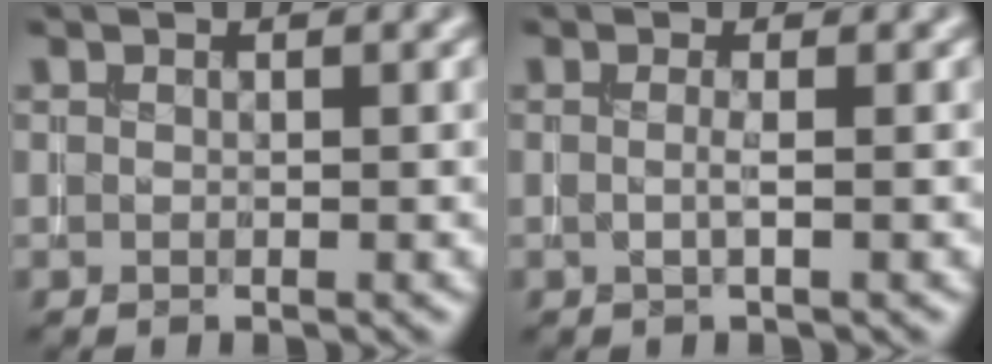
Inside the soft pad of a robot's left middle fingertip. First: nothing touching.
{"total": 1.1, "force": [-0.1, 0.2, 1.1], "torque": [-0.020, -0.005, -0.006]}